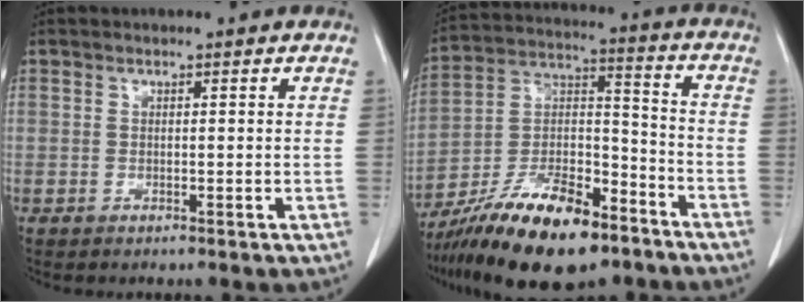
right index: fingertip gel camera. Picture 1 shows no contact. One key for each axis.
{"total": 20.1, "fx": -14.1, "fy": 6.2, "fz": 12.9, "tx": -0.236, "ty": 0.009, "tz": -0.244}